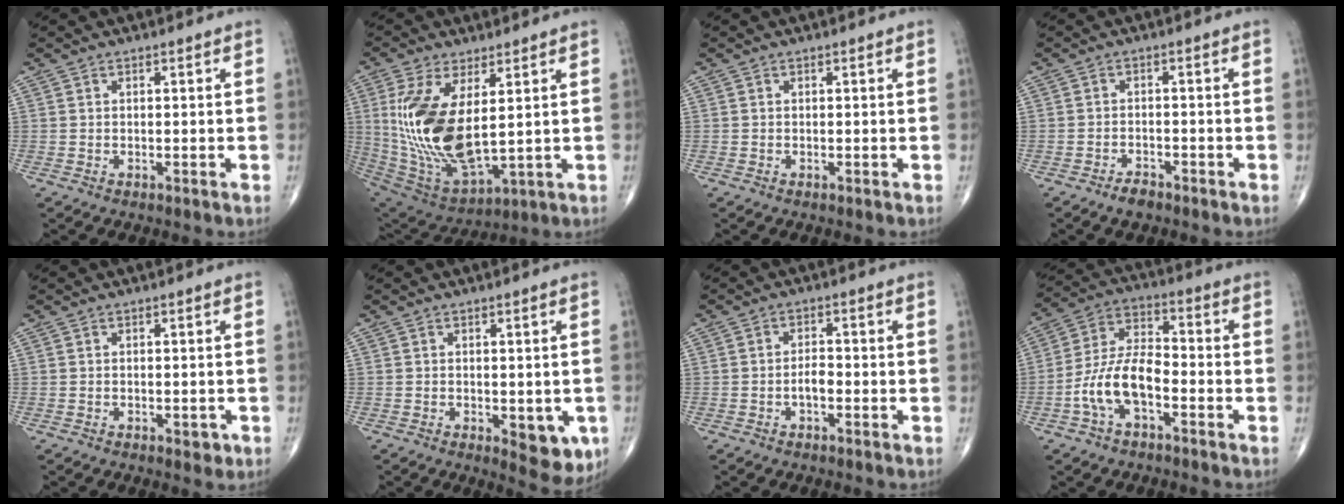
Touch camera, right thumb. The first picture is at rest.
{"total": 19.0, "force": [2.9, 8.5, 16.7], "torque": [-0.344, -0.026, 0.075]}
{"total": 0.0}
{"total": 2.7, "force": [-2.1, 1.1, 1.1], "torque": [-0.022, 0.009, -0.035]}
{"total": 1.8, "force": [-0.7, 1.0, 1.3], "torque": [-0.012, -0.001, -0.007]}
{"total": 7.1, "force": [-2.0, 3.3, 5.9], "torque": [-0.051, -0.009, -0.018]}
{"total": 2.6, "force": [-1.0, 1.3, 2.0], "torque": [-0.029, 0.011, -0.021]}
{"total": 11.1, "force": [-4.0, 5.6, 8.8], "torque": [-0.172, 0.044, -0.080]}